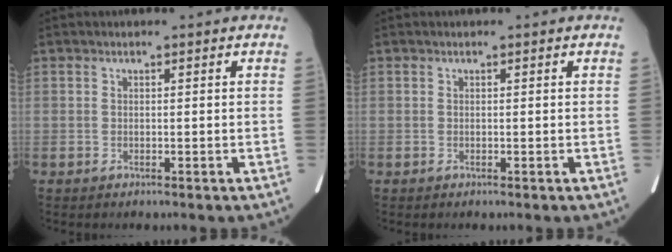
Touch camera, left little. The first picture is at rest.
{"total": 0.0}